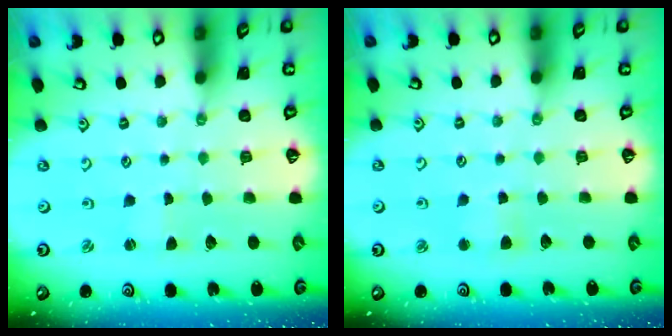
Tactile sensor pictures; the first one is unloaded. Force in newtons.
{"total": 2.4, "press": 2.4, "slide": 0.5}